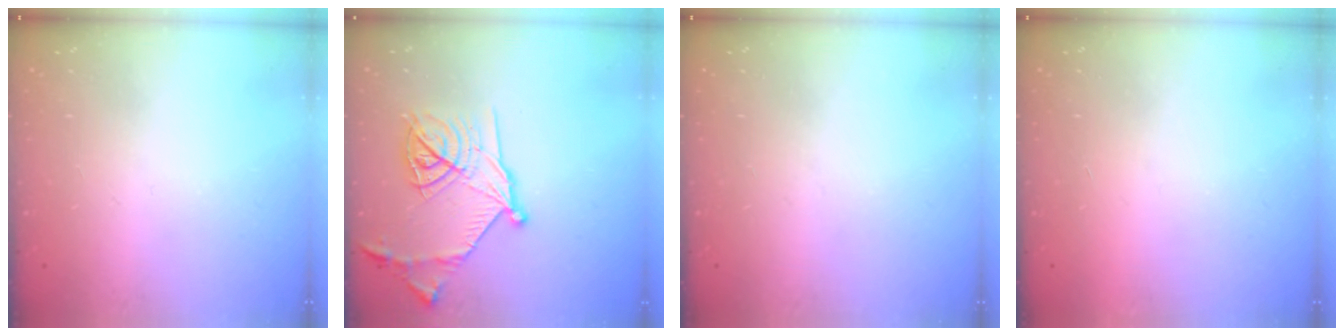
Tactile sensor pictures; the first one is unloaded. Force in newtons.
{"total": 20.0, "press": 20.0, "slide": 1.2}
{"total": 0.0}
{"total": 1.6, "press": 1.6, "slide": 0.1}